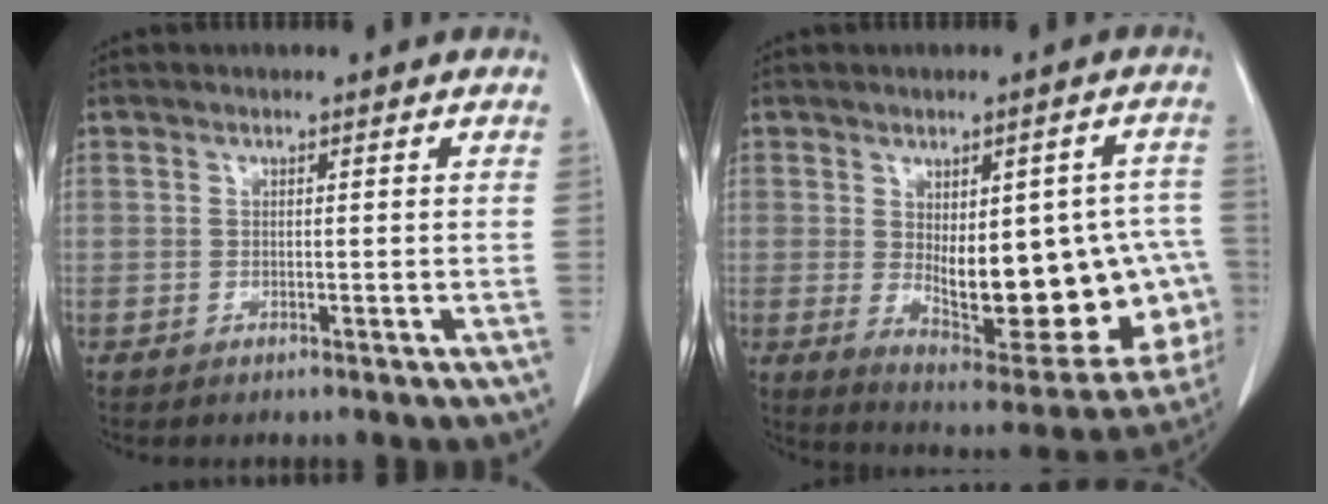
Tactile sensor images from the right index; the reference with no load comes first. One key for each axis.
{"total": 20.8, "fx": -2.1, "fy": 8.1, "fz": 19.1, "tx": -0.195, "ty": 0.012, "tz": 0.007}